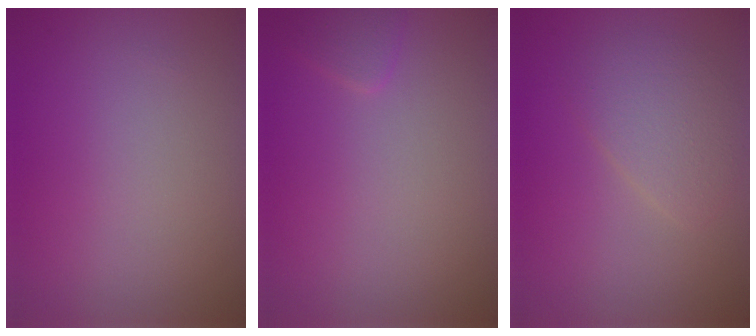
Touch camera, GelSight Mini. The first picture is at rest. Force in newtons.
{"total": 1.0, "press": 1.0, "slide": 0.0}
{"total": 2.8, "press": 2.8, "slide": 0.0}